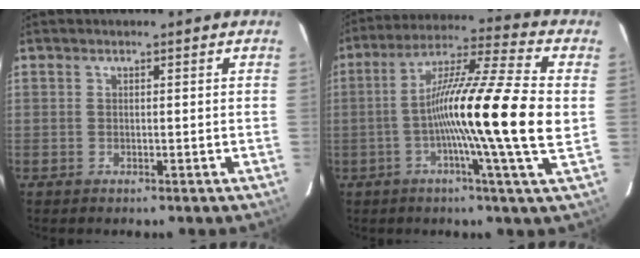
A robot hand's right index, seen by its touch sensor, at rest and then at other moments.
{"total": 17.8, "force": [-1.5, -1.4, 17.7], "torque": [-0.298, -0.005, -0.044]}